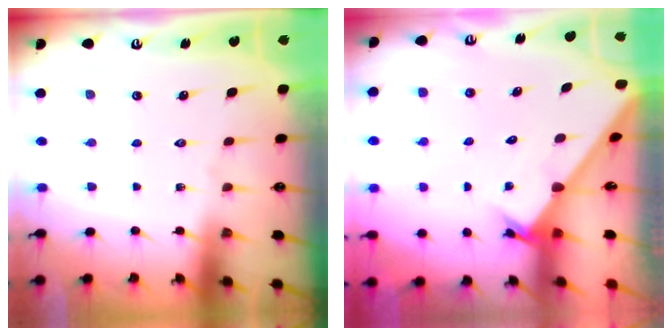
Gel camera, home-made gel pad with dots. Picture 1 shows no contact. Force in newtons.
{"total": 1.2, "press": 1.2, "slide": 0.1}